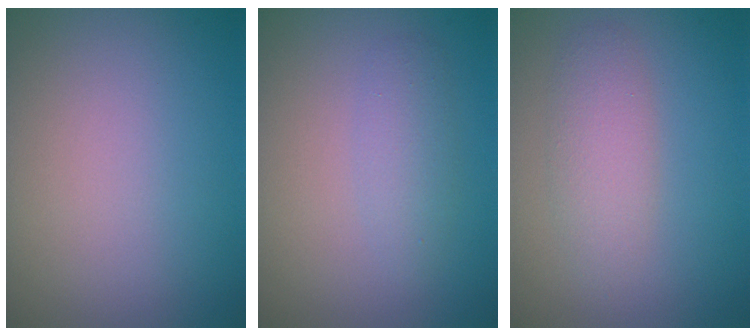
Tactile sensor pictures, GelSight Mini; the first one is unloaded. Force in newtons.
{"total": 1.7, "press": 1.7, "slide": 0.0}
{"total": 2.6, "press": 2.6, "slide": 0.2}